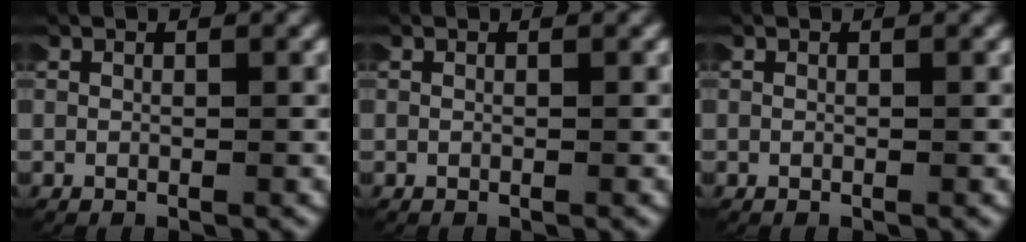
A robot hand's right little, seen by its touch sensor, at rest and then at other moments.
{"total": 0.0}
{"total": 0.0}